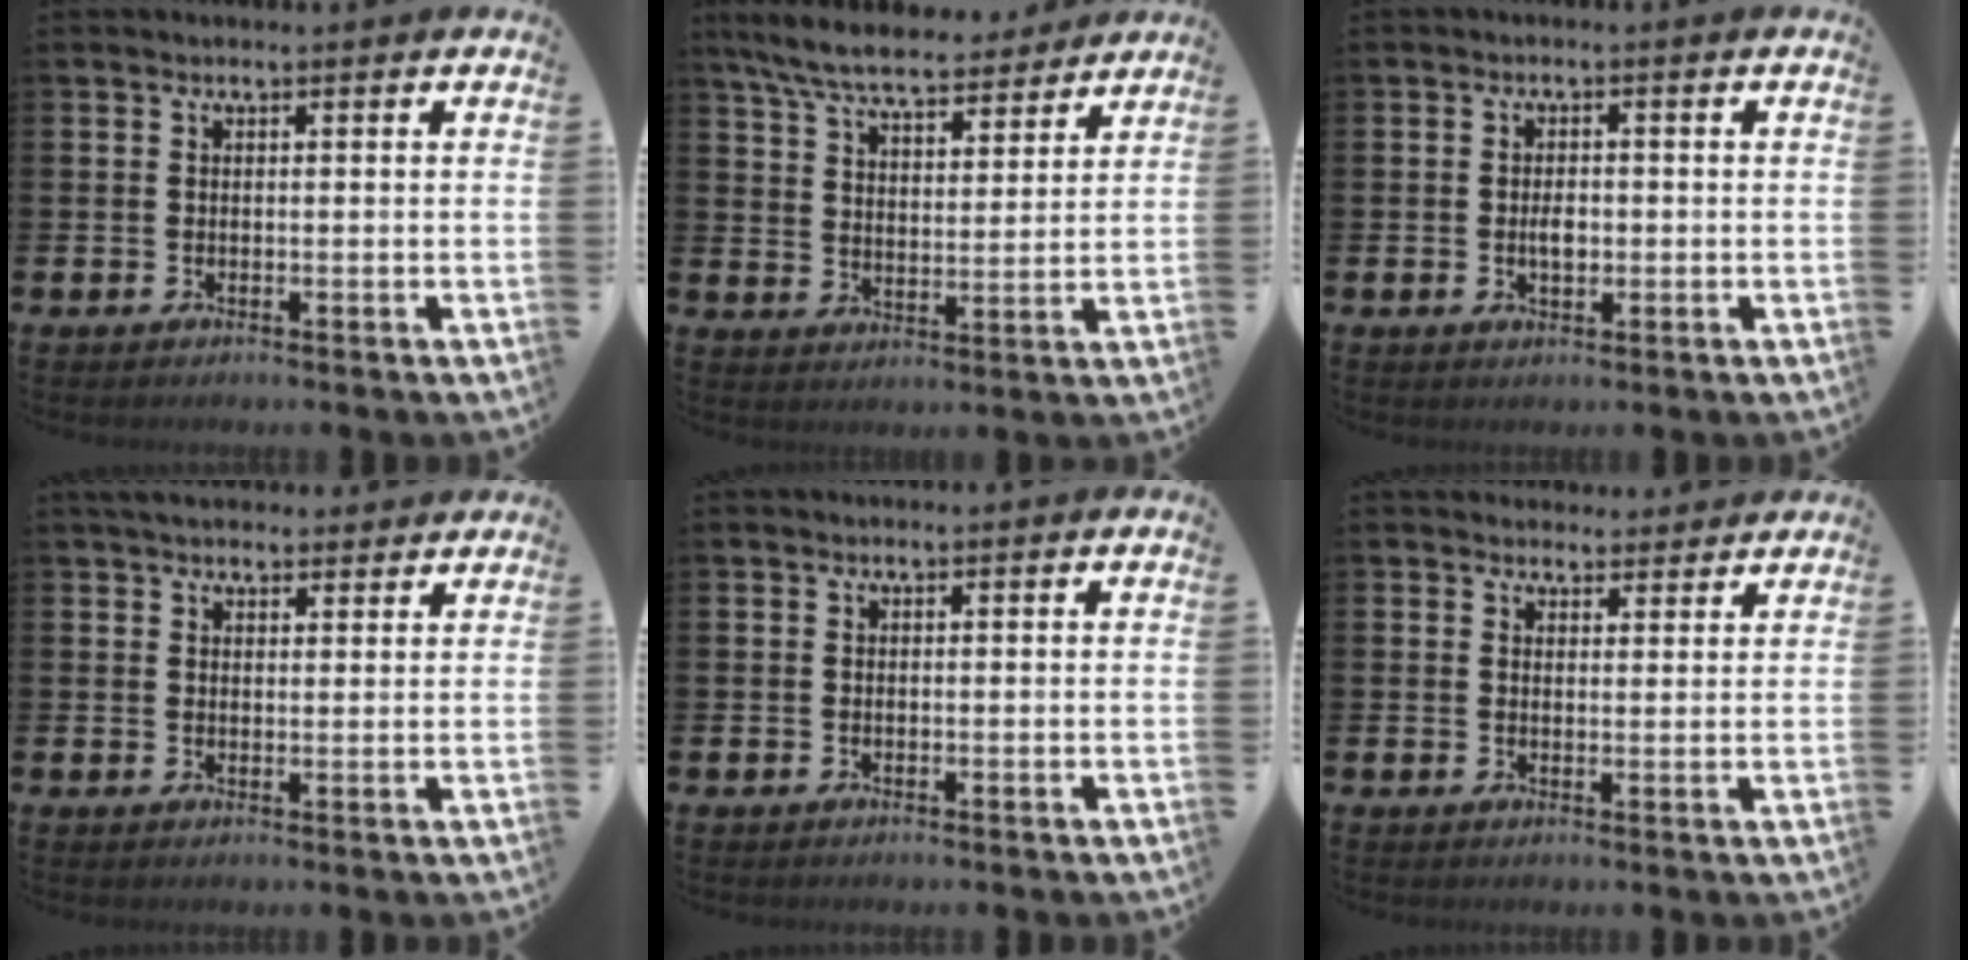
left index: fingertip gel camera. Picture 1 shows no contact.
{"total": 7.8, "force": [7.2, 1.6, 2.6], "torque": [-0.082, -0.033, 0.130]}
{"total": 2.3, "force": [-0.2, 1.3, 1.9], "torque": [-0.026, -0.002, -0.006]}
{"total": 3.7, "force": [3.5, 1.2, 0.6], "torque": [-0.011, -0.012, 0.063]}
{"total": 0.0}
{"total": 3.2, "force": [3.0, 1.1, -0.2], "torque": [0.007, -0.014, 0.053]}